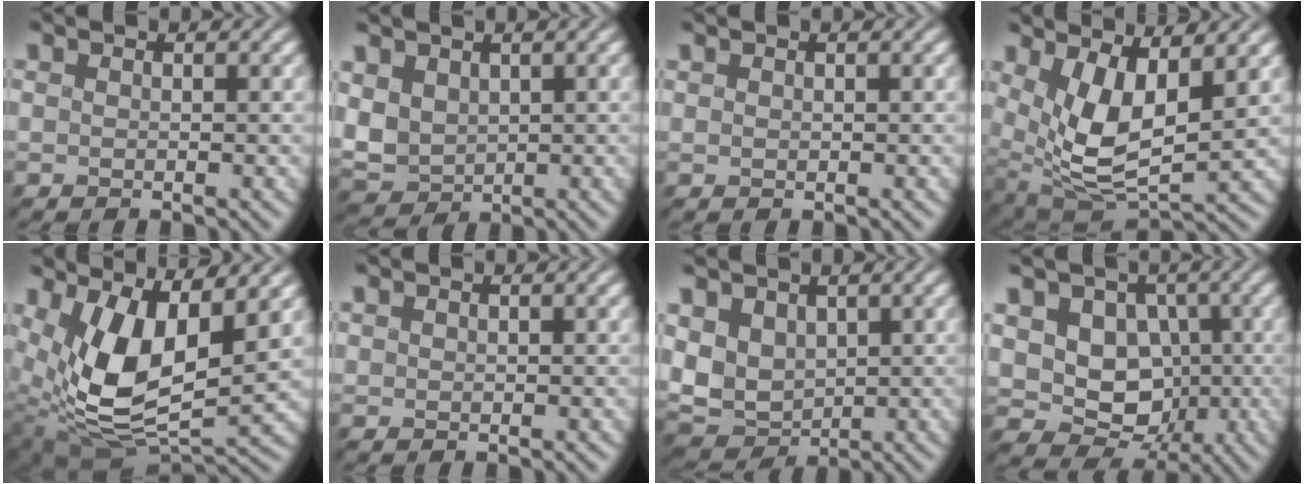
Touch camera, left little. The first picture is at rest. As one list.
[{"total": 3.9, "force": [0.5, 2.9, 2.6], "torque": [-0.088, 0.000, 0.016]}, {"total": 0.0}, {"total": 8.5, "force": [2.3, 4.4, 6.9], "torque": [-0.138, -0.017, 0.056]}, {"total": 10.1, "force": [2.7, 4.8, 8.5], "torque": [-0.181, -0.011, 0.059]}, {"total": 0.0}, {"total": 5.1, "force": [1.0, 3.8, 3.3], "torque": [-0.102, 0.001, 0.025]}, {"total": 8.9, "force": [-0.1, 7.5, 4.8], "torque": [-0.075, 0.013, -0.019]}]